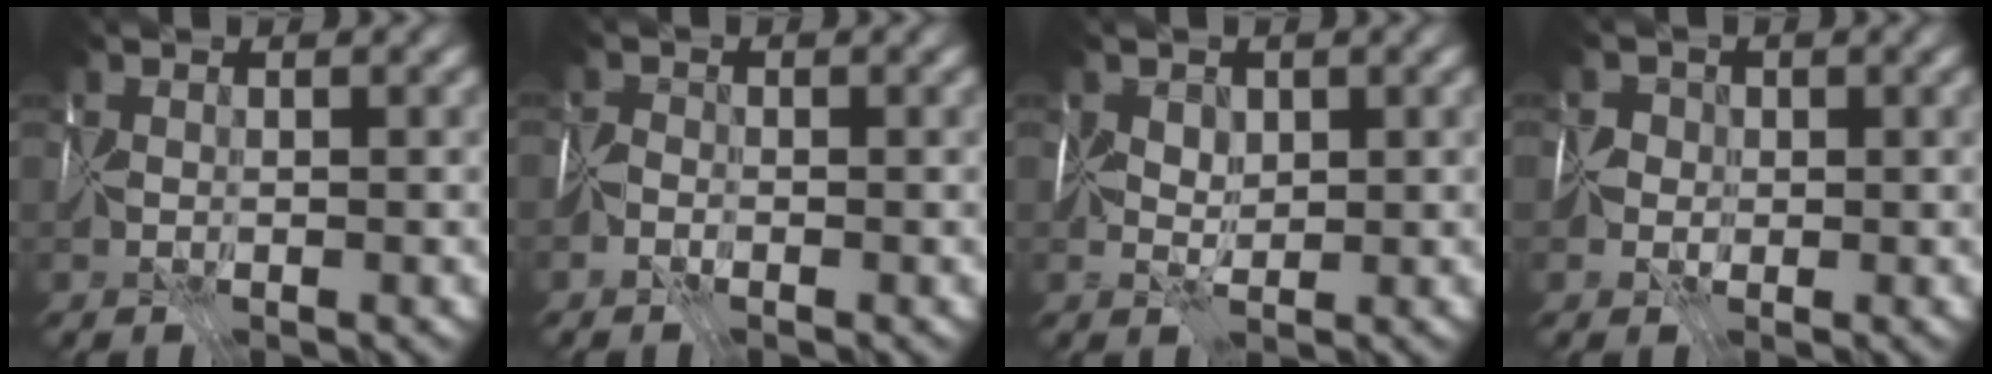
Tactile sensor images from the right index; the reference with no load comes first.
{"total": 0.9, "force": [-0.7, 0.5, 0.2], "torque": [-0.005, 0.007, -0.025]}
{"total": 1.9, "force": [0.8, 1.4, 1.1], "torque": [-0.022, 0.007, 0.009]}
{"total": 1.7, "force": [-0.1, 1.6, 0.3], "torque": [0.000, 0.008, -0.009]}